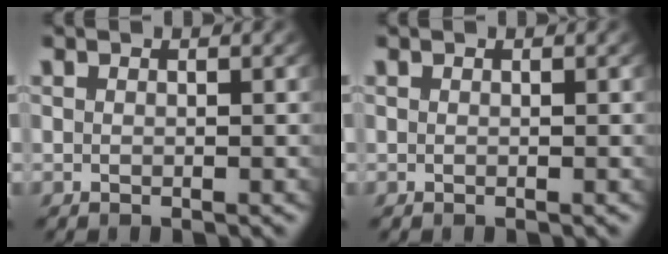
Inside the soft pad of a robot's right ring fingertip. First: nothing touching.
{"total": 0.0}